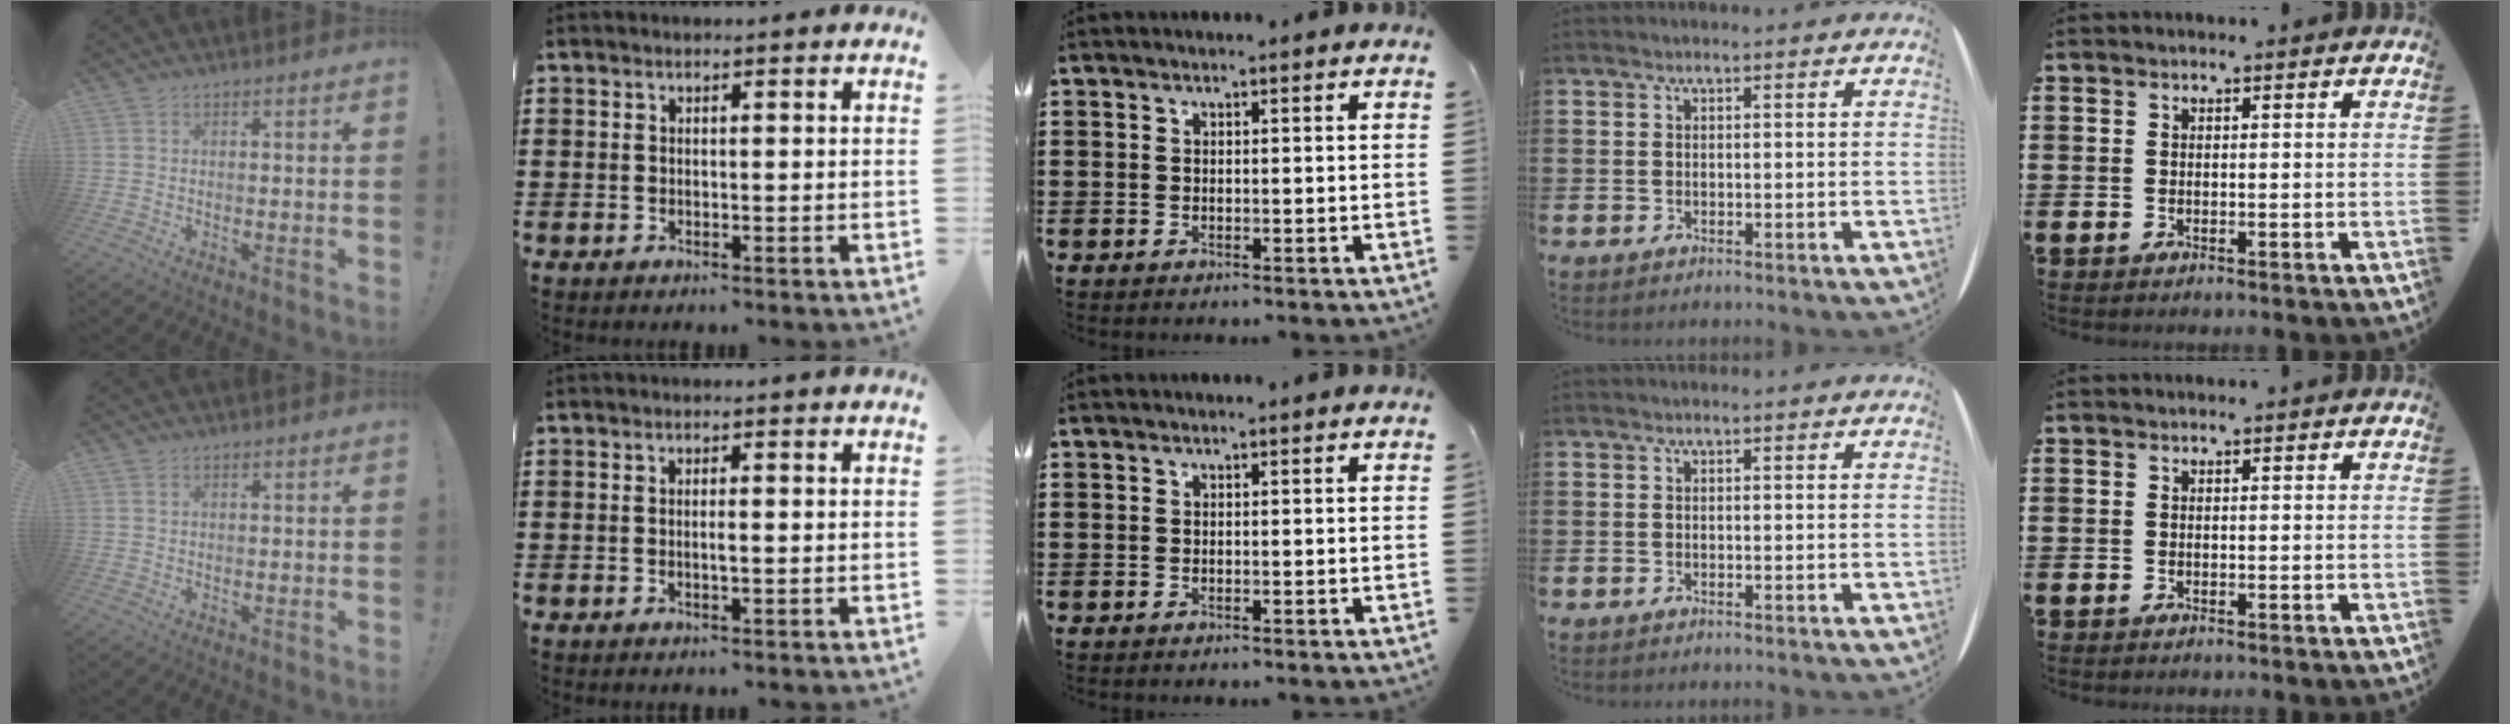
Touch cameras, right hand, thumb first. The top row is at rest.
{"thumb": {"total": 0.5, "force": [0.4, 0.3, 0.2], "torque": [-0.004, 0.000, 0.008]}, "index": {"total": 1.2, "force": [-0.2, 0.2, 1.1], "torque": [-0.021, -0.002, -0.003]}}